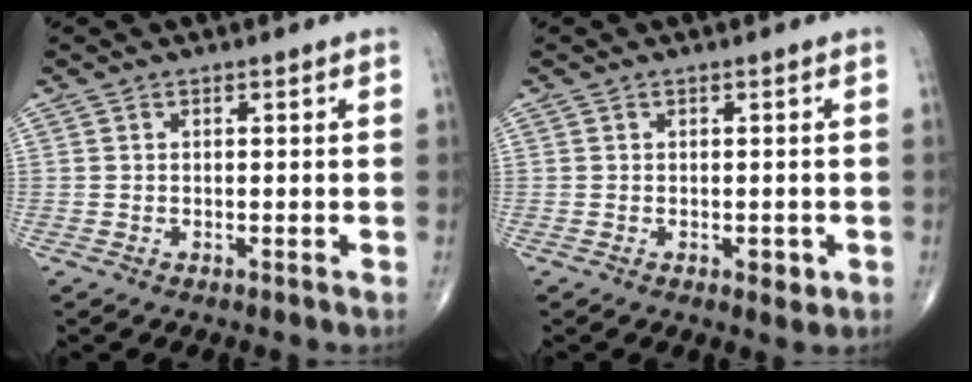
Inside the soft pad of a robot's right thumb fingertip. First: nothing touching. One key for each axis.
{"total": 1.9, "fx": -0.6, "fy": 1.2, "fz": 1.4, "tx": -0.011, "ty": -0.001, "tz": -0.006}